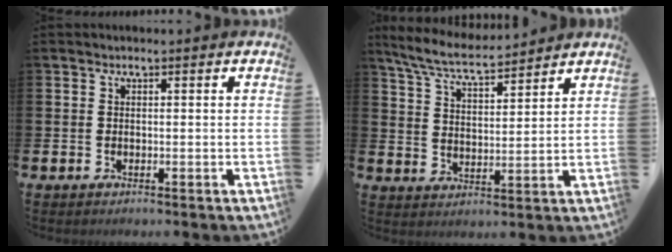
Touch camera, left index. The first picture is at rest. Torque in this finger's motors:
{"motor_torque": [0.45, -0.65, -0.03, 0.02]}